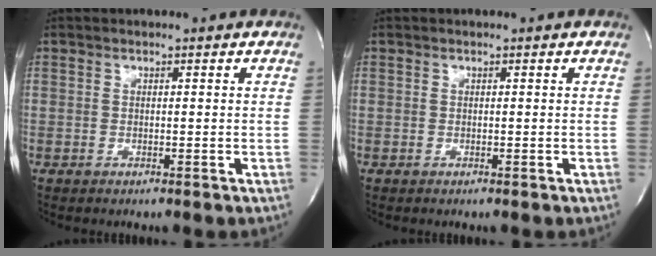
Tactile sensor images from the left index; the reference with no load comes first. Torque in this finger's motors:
{"motor_torque": [-0.12, 0.06, 0.00, -0.01]}